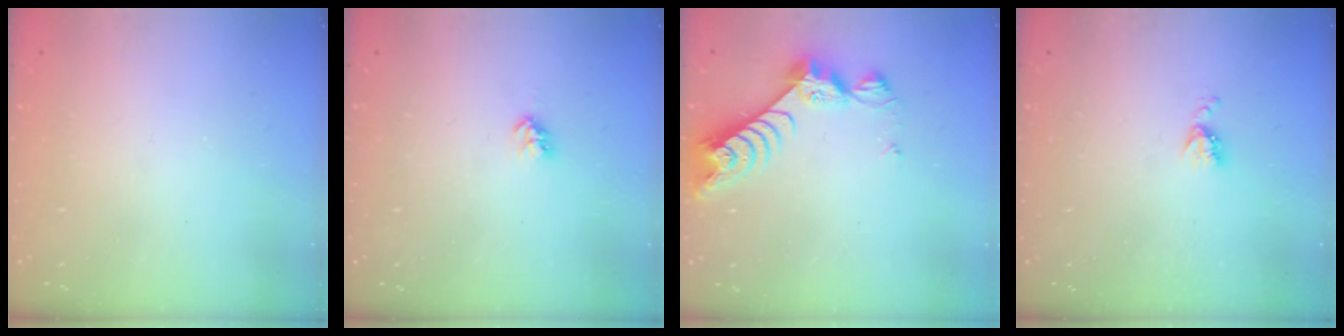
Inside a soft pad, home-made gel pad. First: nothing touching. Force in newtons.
{"total": 2.9, "press": 2.8, "slide": 0.5}
{"total": 8.3, "press": 8.2, "slide": 0.9}
{"total": 4.8, "press": 4.8, "slide": 0.7}